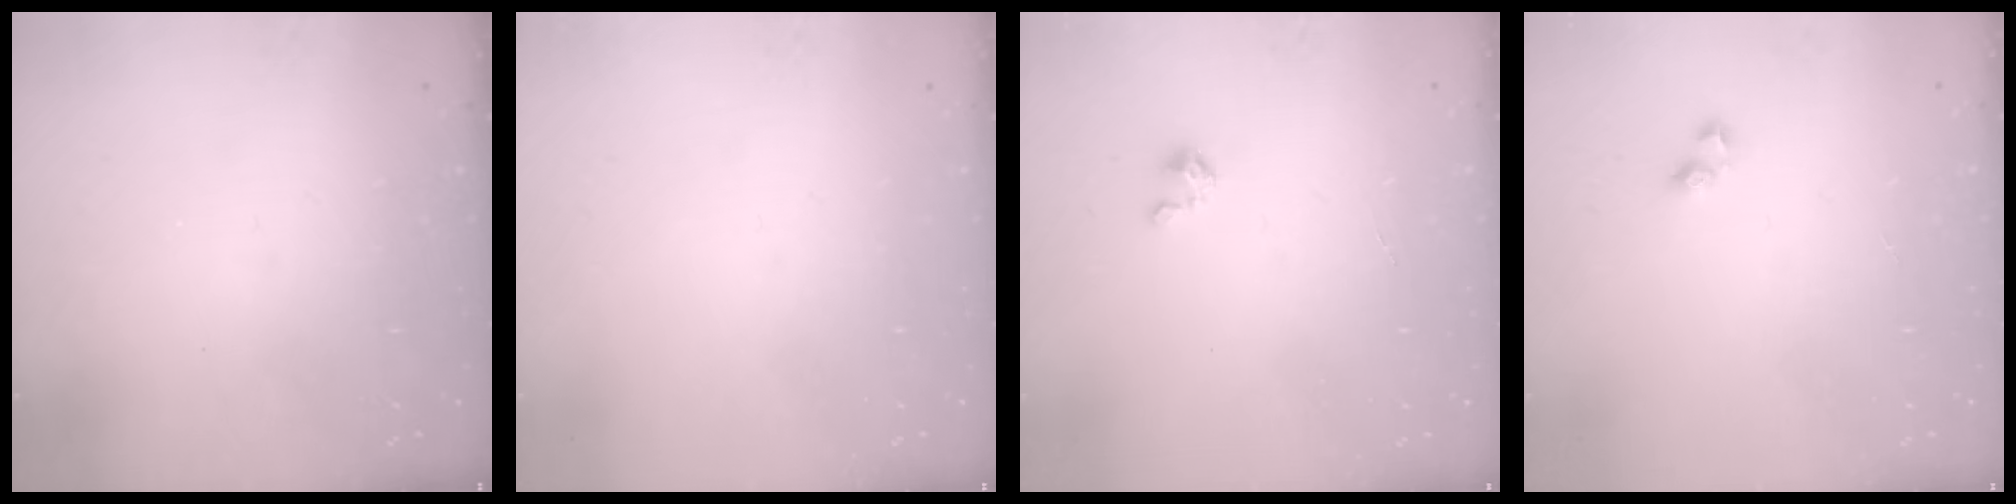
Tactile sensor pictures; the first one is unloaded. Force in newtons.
{"total": 0.0}
{"total": 0.0}
{"total": 2.0, "press": 1.7, "slide": 1.0}